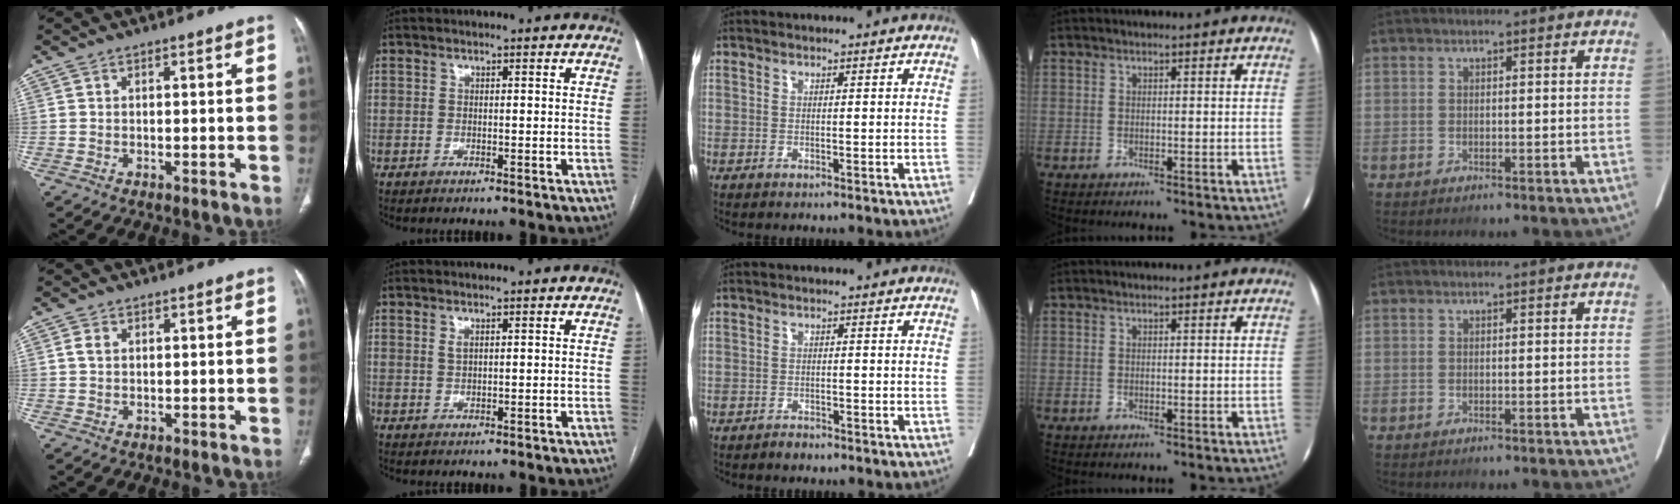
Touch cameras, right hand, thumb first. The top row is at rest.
{"thumb": {"total": 1.6, "force": [0.5, 1.2, 1.0], "torque": [-0.023, 0.003, 0.010]}, "index": {"total": 1.0, "force": [0.6, 0.3, 0.7], "torque": [-0.015, -0.001, 0.012]}, "middle": {"total": 1.1, "force": [-1.0, 0.3, 0.2], "torque": [-0.008, -0.001, -0.017]}}